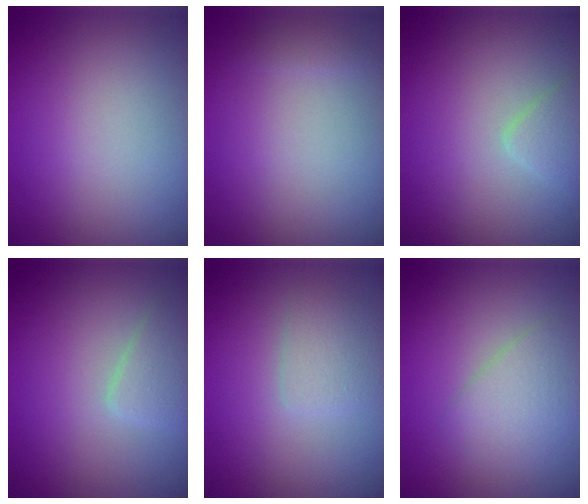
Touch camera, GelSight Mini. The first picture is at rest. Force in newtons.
{"total": 0.7, "press": 0.7, "slide": 0.0}
{"total": 1.7, "press": 1.6, "slide": 0.1}
{"total": 2.0, "press": 2.0, "slide": 0.1}
{"total": 1.9, "press": 1.9, "slide": 0.0}
{"total": 2.4, "press": 2.4, "slide": 0.1}